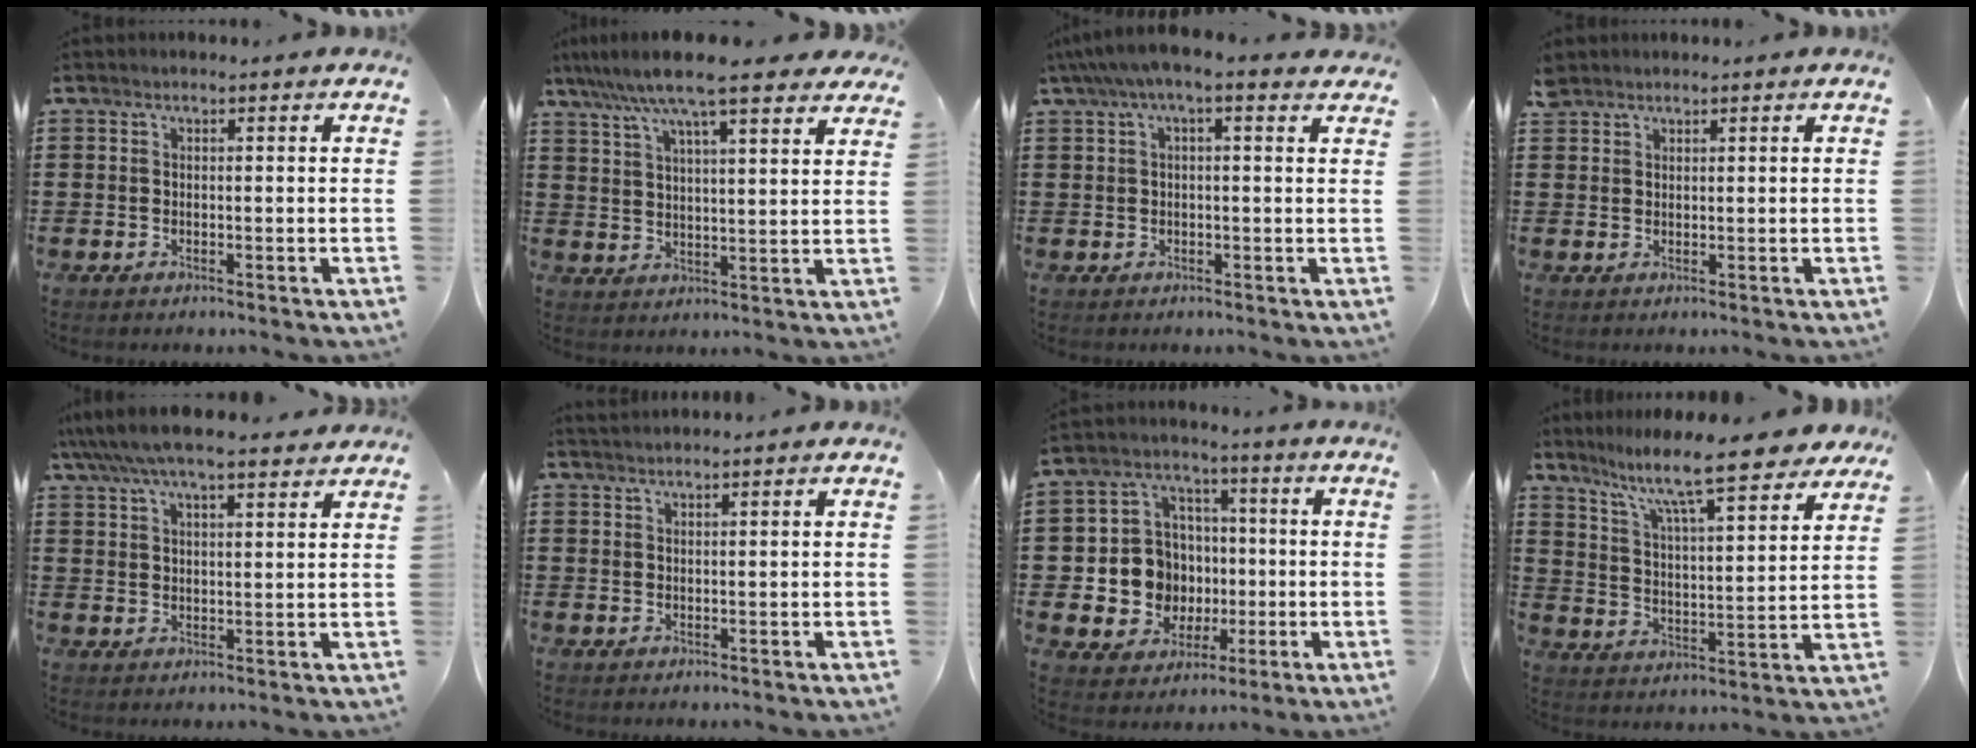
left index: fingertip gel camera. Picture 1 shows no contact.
{"total": 9.7, "force": [7.8, 1.3, 5.6], "torque": [-0.133, -0.018, 0.137]}
{"total": 3.2, "force": [1.0, 0.9, 2.9], "torque": [-0.056, 0.005, 0.016]}
{"total": 1.8, "force": [1.7, 0.7, 0.2], "torque": [-0.008, 0.002, 0.034]}
{"total": 6.0, "force": [5.2, 1.0, 2.8], "torque": [-0.069, -0.012, 0.095]}
{"total": 1.1, "force": [1.1, -0.1, 0.2], "torque": [-0.006, 0.000, 0.022]}
{"total": 9.7, "force": [-0.3, 9.1, 3.2], "torque": [-0.097, 0.015, 0.007]}
{"total": 9.7, "force": [8.3, 0.4, 5.0], "torque": [-0.121, -0.051, 0.135]}